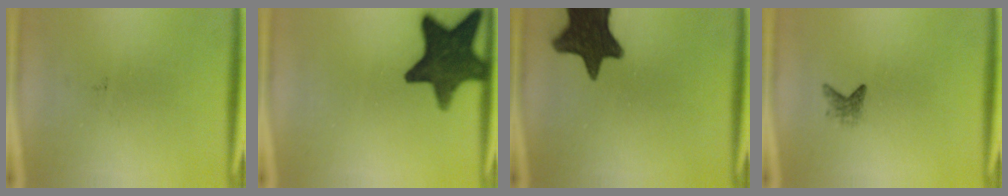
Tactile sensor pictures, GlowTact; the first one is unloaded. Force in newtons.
{"total": 14.4}
{"total": 15.9}
{"total": 1.5}